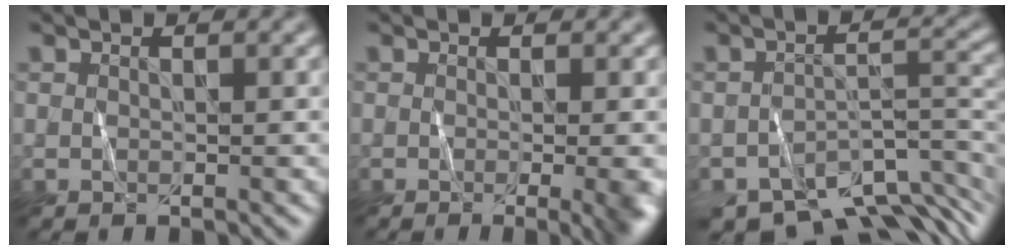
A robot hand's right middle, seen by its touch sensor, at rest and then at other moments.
{"total": 4.4, "force": [-0.7, 1.6, 4.0], "torque": [-0.026, -0.003, -0.009]}
{"total": 8.6, "force": [-6.3, 3.2, 4.8], "torque": [-0.054, -0.009, -0.091]}